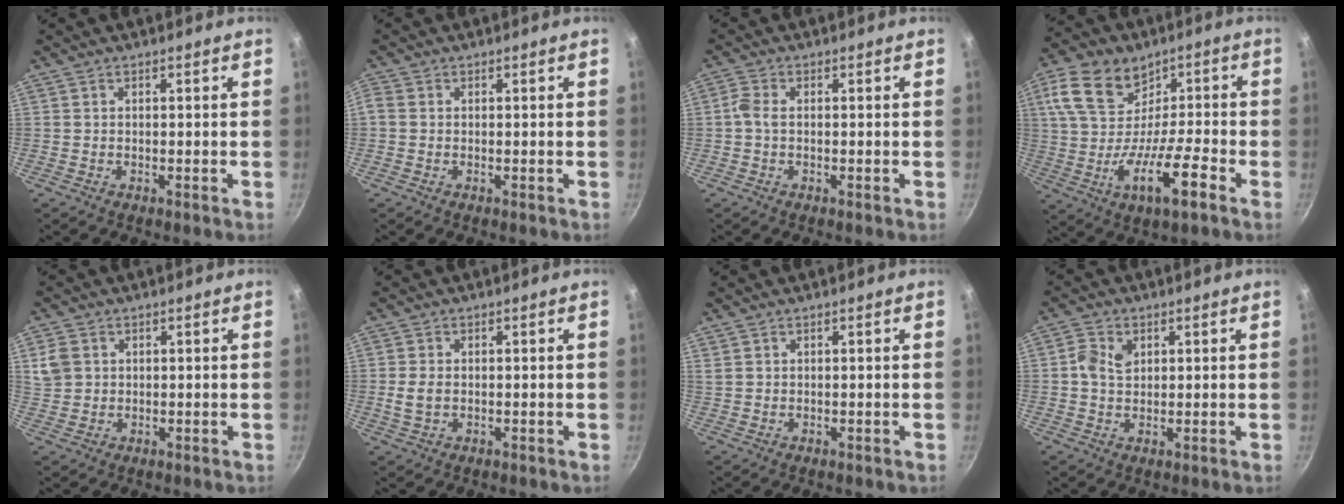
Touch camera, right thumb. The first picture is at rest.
{"total": 1.4, "force": [-0.2, 1.1, 0.8], "torque": [-0.020, 0.002, -0.005]}
{"total": 2.5, "force": [-0.2, 1.3, 2.1], "torque": [-0.054, 0.009, -0.011]}
{"total": 14.7, "force": [-1.7, 8.8, 11.7], "torque": [-0.180, 0.016, -0.041]}
{"total": 4.5, "force": [1.3, 3.8, 2.1], "torque": [-0.031, -0.001, 0.031]}
{"total": 3.2, "force": [0.0, 2.2, 2.2], "torque": [-0.042, -0.003, 0.002]}
{"total": 0.9, "force": [0.6, 0.6, 0.3], "torque": [-0.002, -0.002, 0.012]}
{"total": 4.4, "force": [1.2, 3.2, 2.8], "torque": [-0.045, -0.001, 0.020]}